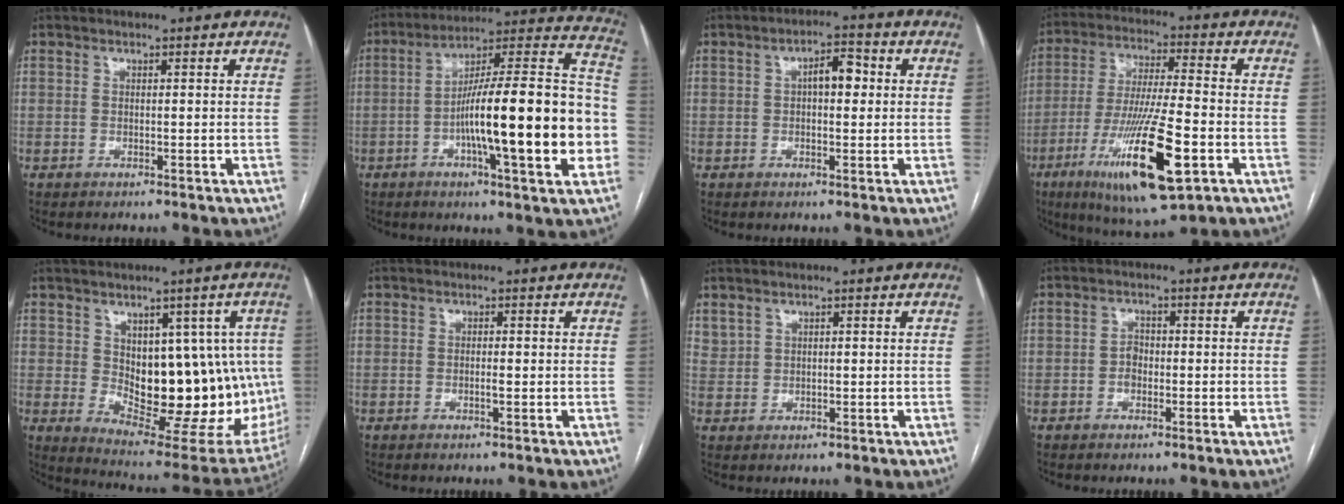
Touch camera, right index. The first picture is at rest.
{"total": 23.9, "force": [-4.8, 2.6, 23.2], "torque": [-0.296, 0.024, -0.075]}
{"total": 4.4, "force": [0.6, 1.8, 4.0], "torque": [-0.062, 0.018, 0.009]}
{"total": 17.9, "force": [-7.1, 2.3, 16.3], "torque": [-0.318, -0.036, -0.119]}
{"total": 18.9, "force": [0.7, 9.2, 16.5], "torque": [-0.184, 0.004, 0.039]}
{"total": 1.2, "force": [-0.2, 0.2, 1.1], "torque": [-0.021, -0.001, -0.004]}
{"total": 1.9, "force": [1.5, 1.1, 0.5], "torque": [-0.010, 0.006, 0.033]}
{"total": 2.0, "force": [-0.6, 1.5, 1.2], "torque": [-0.017, 0.007, -0.011]}